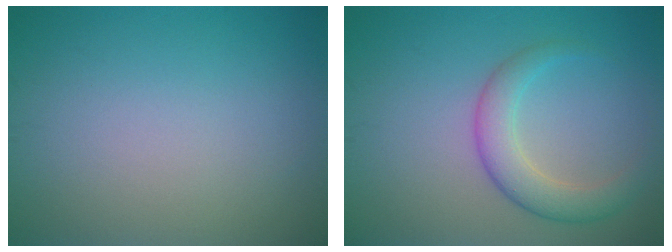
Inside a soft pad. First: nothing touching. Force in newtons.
{"total": 3.6, "press": 3.6, "slide": 0.2}